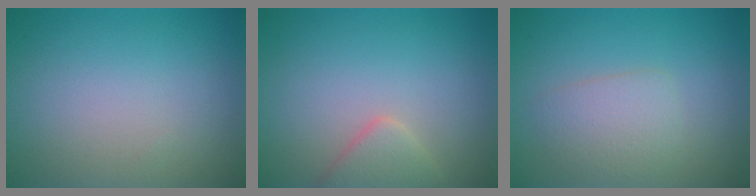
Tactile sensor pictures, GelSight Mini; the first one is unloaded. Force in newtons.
{"total": 2.3, "press": 2.3, "slide": 0.2}
{"total": 2.5, "press": 2.5, "slide": 0.1}